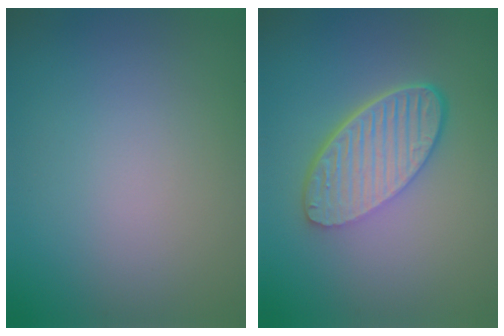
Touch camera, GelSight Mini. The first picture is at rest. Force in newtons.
{"total": 6.0, "press": 4.3, "slide": 4.2}